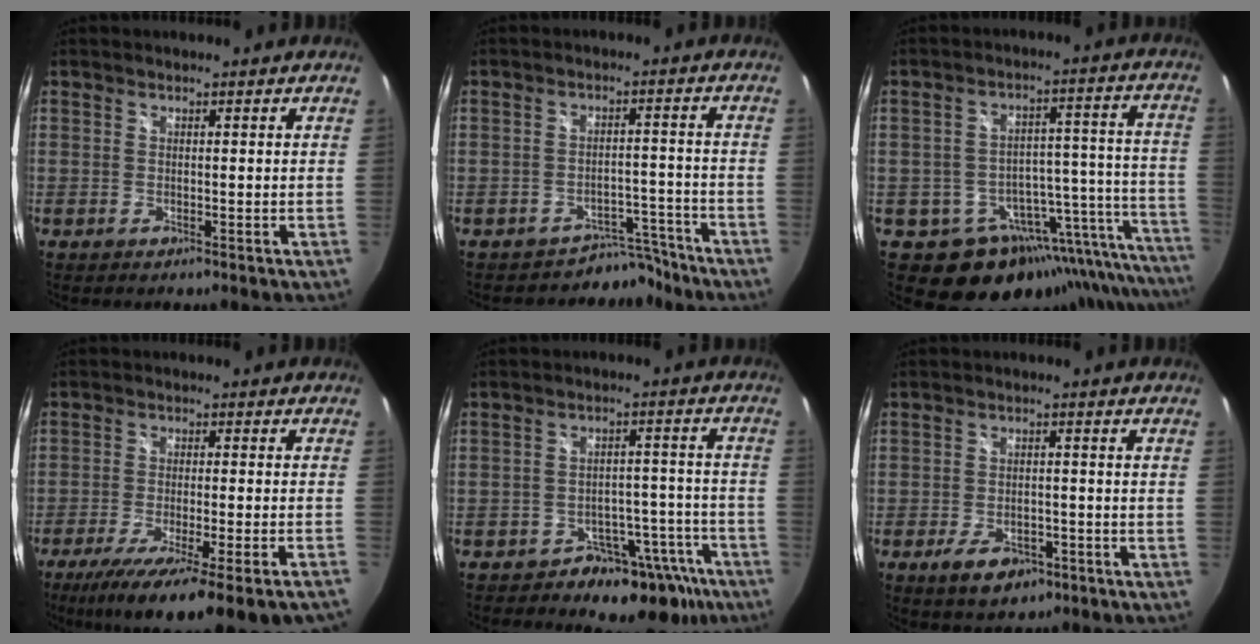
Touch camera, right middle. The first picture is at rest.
{"total": 5.8, "force": [-5.0, 2.8, -0.5], "torque": [0.018, 0.029, -0.071]}
{"total": 20.8, "force": [-14.4, 10.8, 10.5], "torque": [-0.127, 0.017, -0.184]}
{"total": 17.8, "force": [-12.9, 0.8, 12.3], "torque": [-0.209, -0.071, -0.193]}
{"total": 11.9, "force": [-8.6, 7.2, 3.9], "torque": [-0.032, 0.039, -0.097]}
{"total": 6.6, "force": [-3.7, 3.7, 3.9], "torque": [-0.088, -0.006, -0.056]}